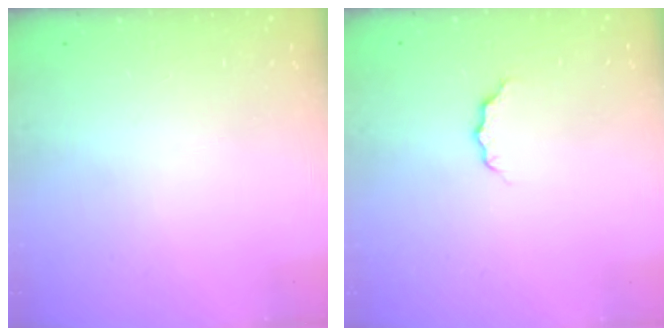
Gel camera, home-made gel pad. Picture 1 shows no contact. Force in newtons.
{"total": 3.8, "press": 3.8, "slide": 0.5}